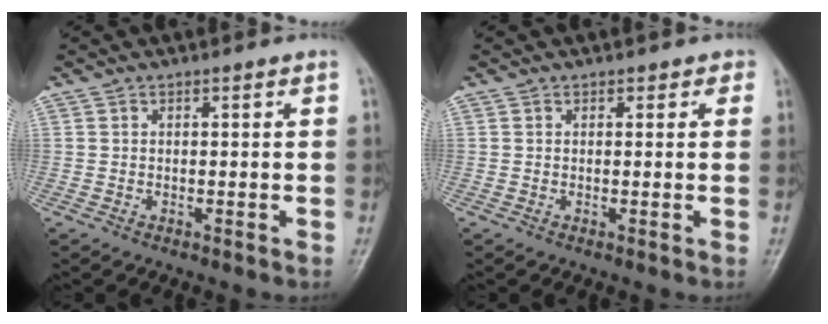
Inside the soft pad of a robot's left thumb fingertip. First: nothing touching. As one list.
[{"total": 1.4, "force": [0.7, 1.1, 0.5], "torque": [0.017, 0.000, 0.002]}]